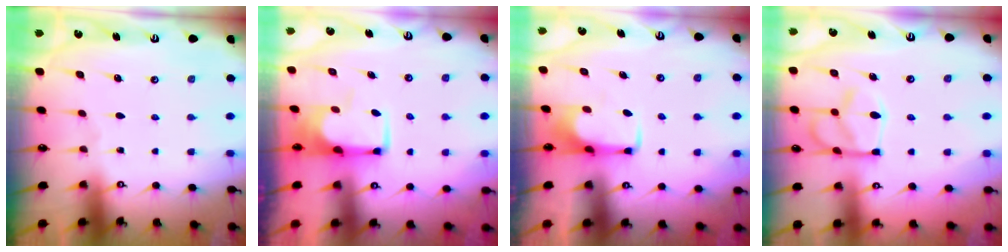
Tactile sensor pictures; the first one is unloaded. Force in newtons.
{"total": 3.7, "press": 3.7, "slide": 0.4}
{"total": 2.0, "press": 1.9, "slide": 0.4}
{"total": 5.6, "press": 5.3, "slide": 1.7}